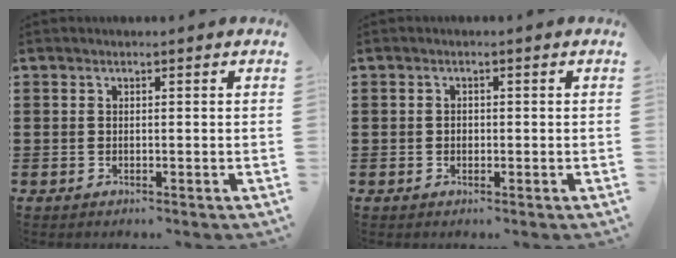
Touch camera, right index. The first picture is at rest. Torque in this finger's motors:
{"motor_torque": [0.43, -0.19, 0.07, 0.00]}